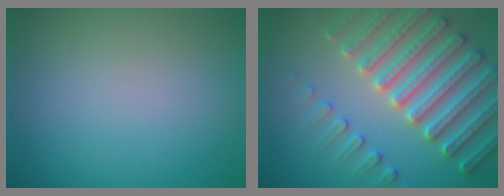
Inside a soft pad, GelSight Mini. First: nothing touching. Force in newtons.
{"total": 7.7, "press": 7.4, "slide": 1.9}